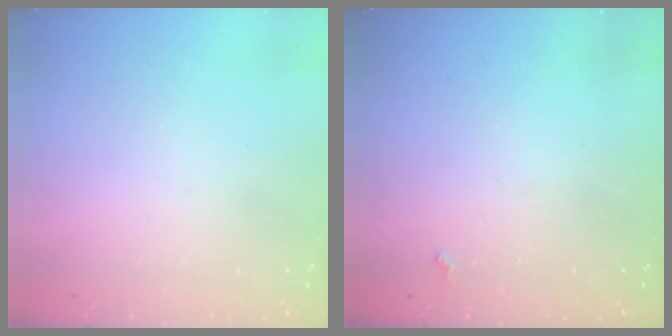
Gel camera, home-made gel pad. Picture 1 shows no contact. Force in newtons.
{"total": 1.9, "press": 1.9, "slide": 0.3}